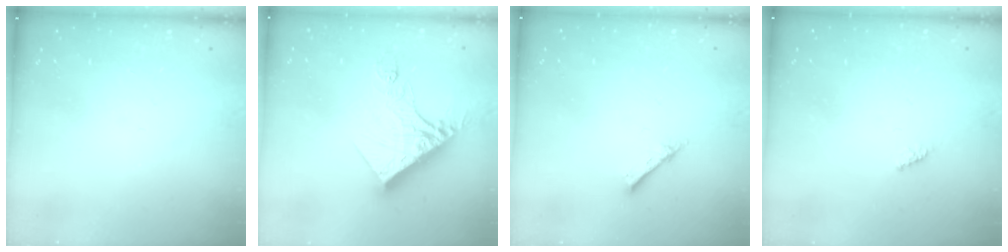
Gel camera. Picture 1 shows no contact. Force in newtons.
{"total": 15.5, "press": 15.4, "slide": 1.4}
{"total": 2.4, "press": 2.4, "slide": 0.3}
{"total": 1.6, "press": 1.5, "slide": 0.4}